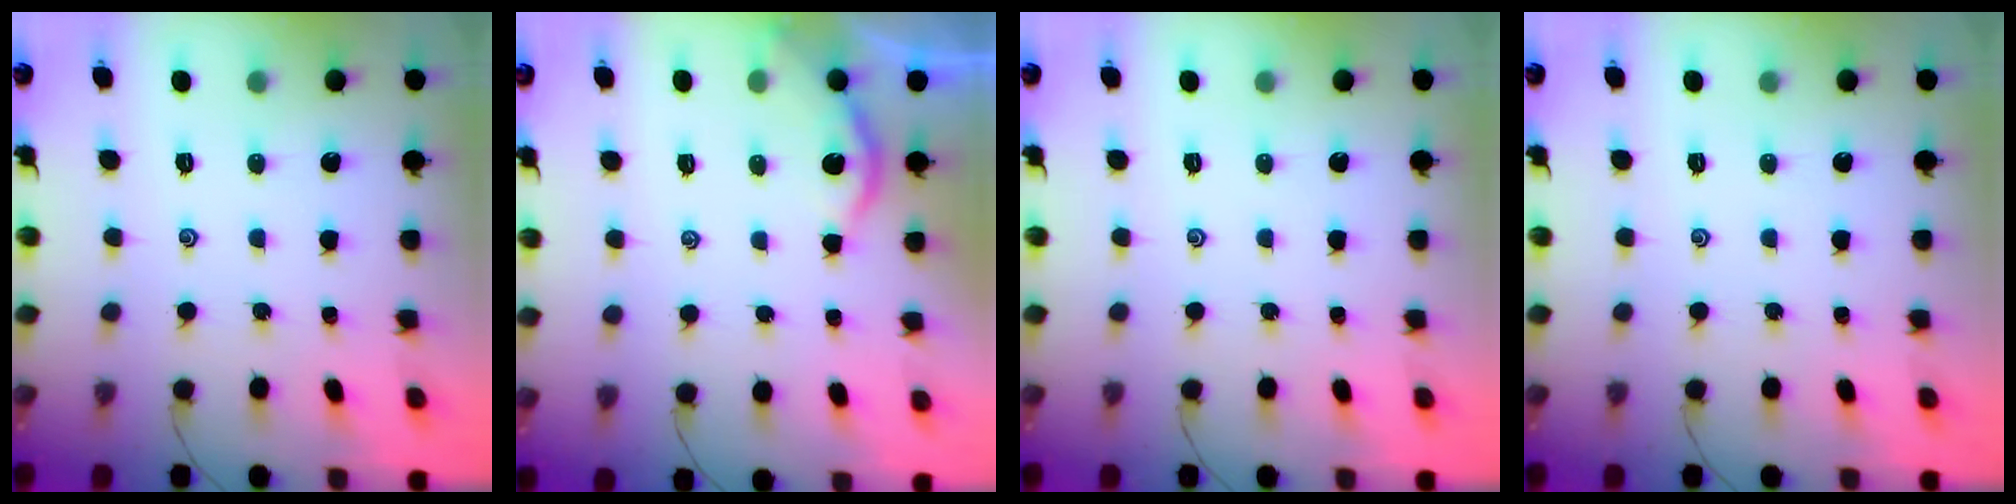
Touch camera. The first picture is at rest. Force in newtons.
{"total": 2.7, "press": 2.7, "slide": 0.2}
{"total": 0.0}
{"total": 0.0}